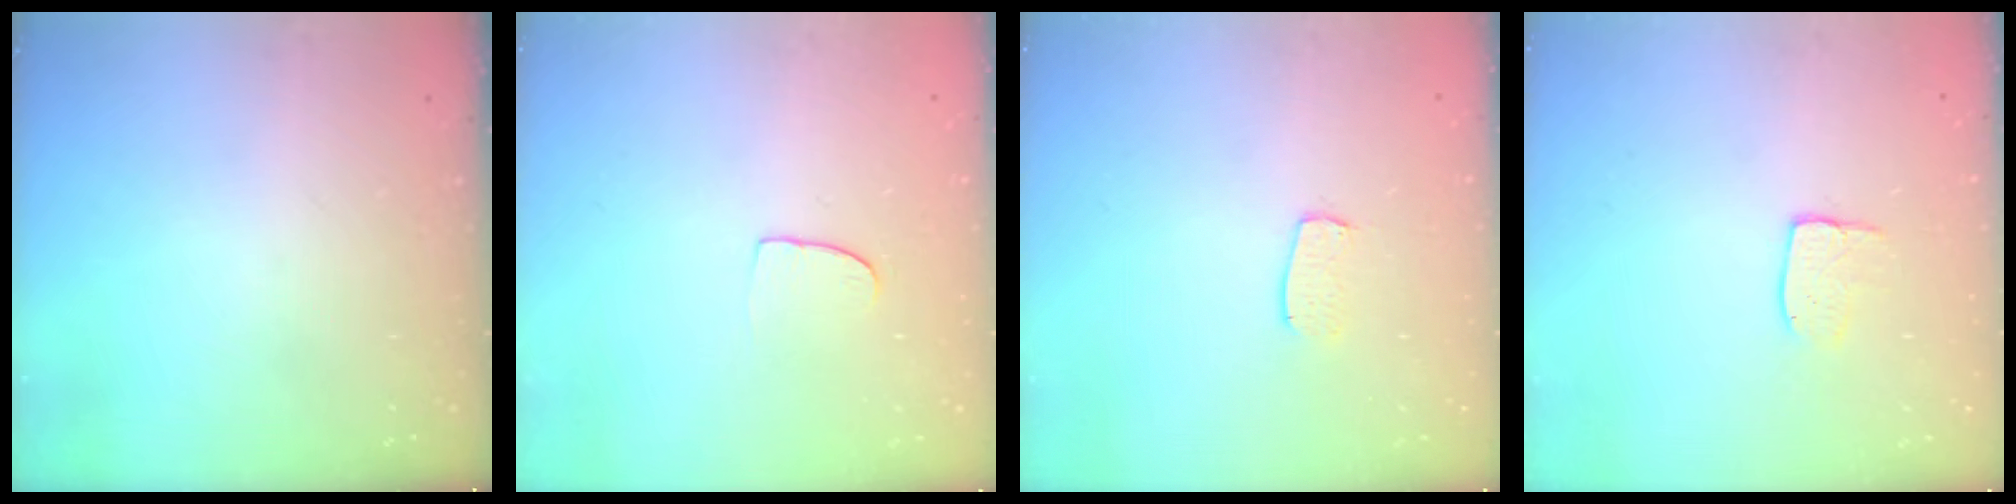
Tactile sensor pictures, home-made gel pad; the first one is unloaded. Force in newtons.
{"total": 4.8, "press": 4.8, "slide": 0.4}
{"total": 5.9, "press": 5.9, "slide": 0.3}
{"total": 6.3, "press": 6.3, "slide": 0.2}